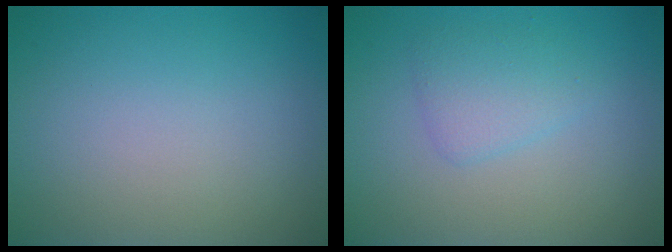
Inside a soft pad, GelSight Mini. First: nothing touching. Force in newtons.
{"total": 2.1, "press": 2.1, "slide": 0.0}